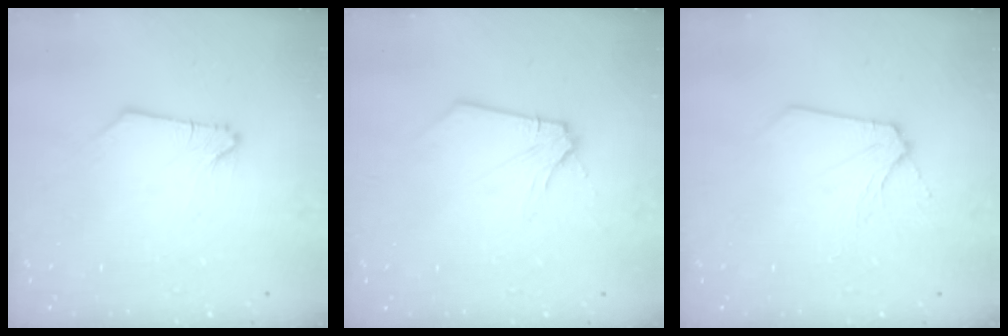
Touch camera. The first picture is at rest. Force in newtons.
{"total": 2.9, "press": 2.8, "slide": 0.5}
{"total": 3.9, "press": 3.9, "slide": 0.4}